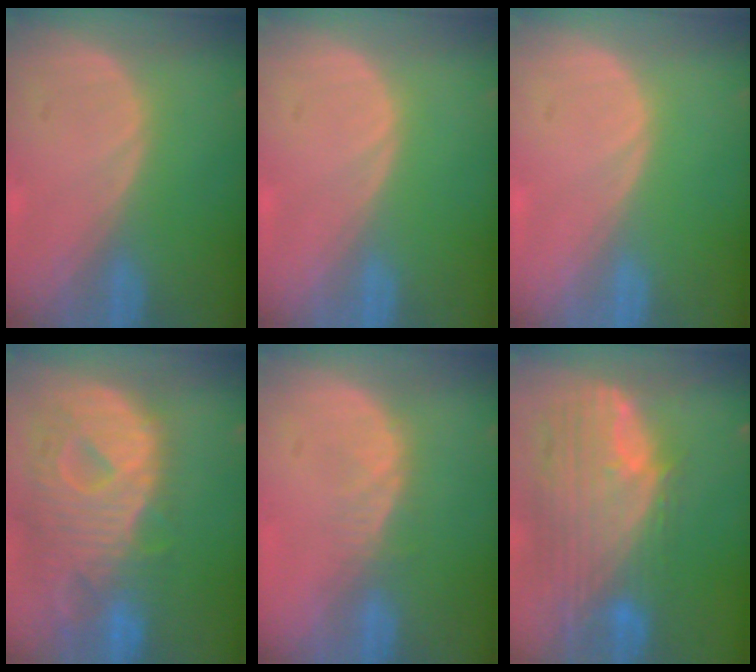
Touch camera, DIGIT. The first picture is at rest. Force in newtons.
{"total": 0.0}
{"total": 0.0}
{"total": 12.8, "press": 11.0, "slide": 6.6}
{"total": 2.8, "press": 2.3, "slide": 1.7}
{"total": 11.9, "press": 10.1, "slide": 6.3}